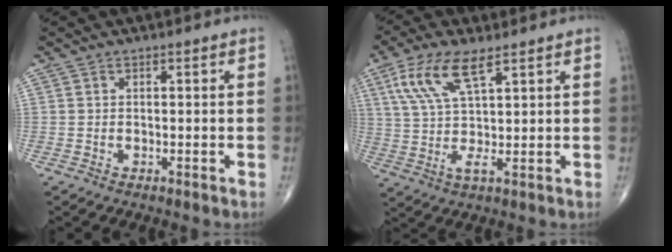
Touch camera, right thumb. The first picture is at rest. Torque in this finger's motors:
{"motor_torque": [0.84, 0.91, 0.73, -0.02, 0.16]}